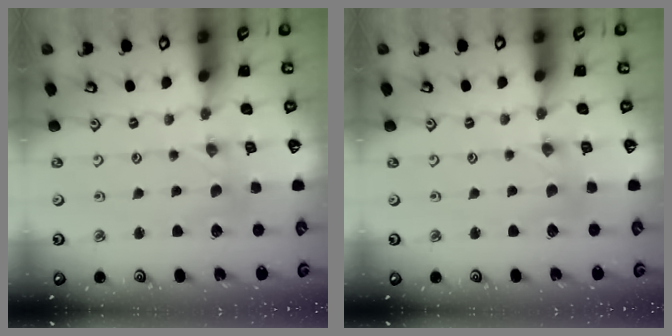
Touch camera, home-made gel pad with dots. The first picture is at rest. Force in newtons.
{"total": 0.0}